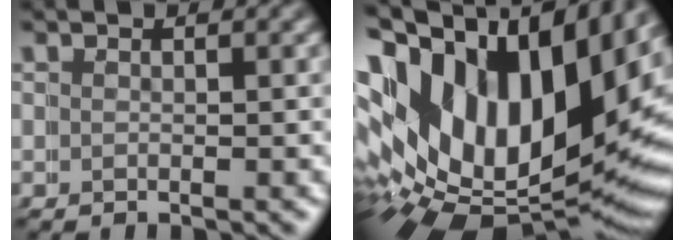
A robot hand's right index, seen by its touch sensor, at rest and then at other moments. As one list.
[{"total": 23.7, "force": [0.6, 15.8, 17.7], "torque": [-0.312, -0.029, 0.024]}]